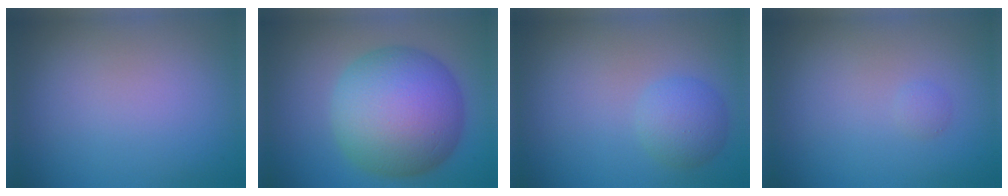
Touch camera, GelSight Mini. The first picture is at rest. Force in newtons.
{"total": 12.3, "press": 12.3, "slide": 0.3}
{"total": 2.7, "press": 2.7, "slide": 0.2}
{"total": 0.6, "press": 0.6, "slide": 0.1}